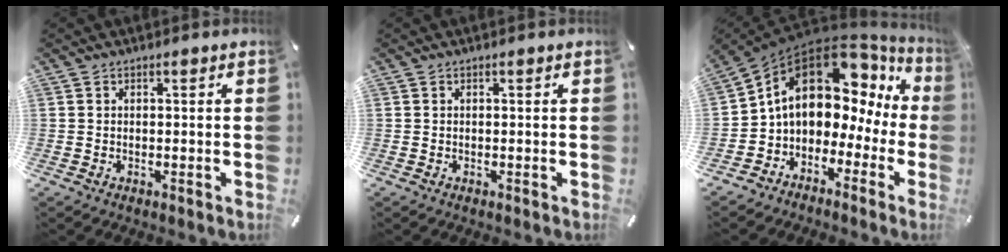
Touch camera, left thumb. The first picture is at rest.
{"total": 0.0}
{"total": 11.6, "force": [3.1, 9.0, 6.6], "torque": [-0.115, -0.018, 0.053]}